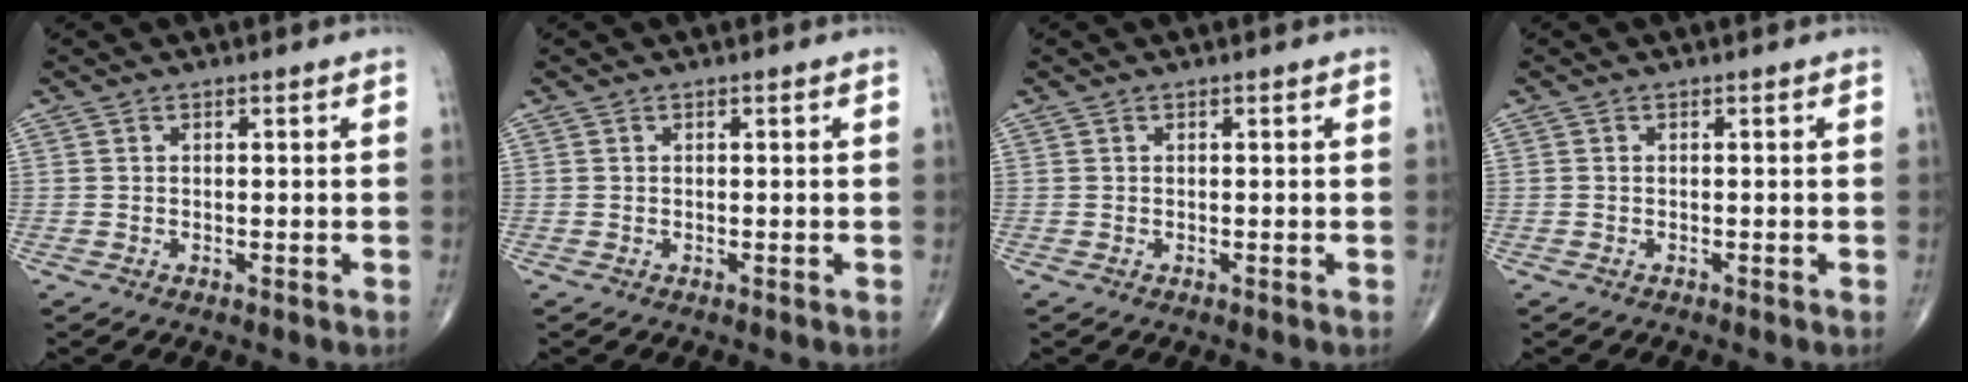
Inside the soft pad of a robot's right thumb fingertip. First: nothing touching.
{"total": 0.0}
{"total": 0.0}
{"total": 0.0}